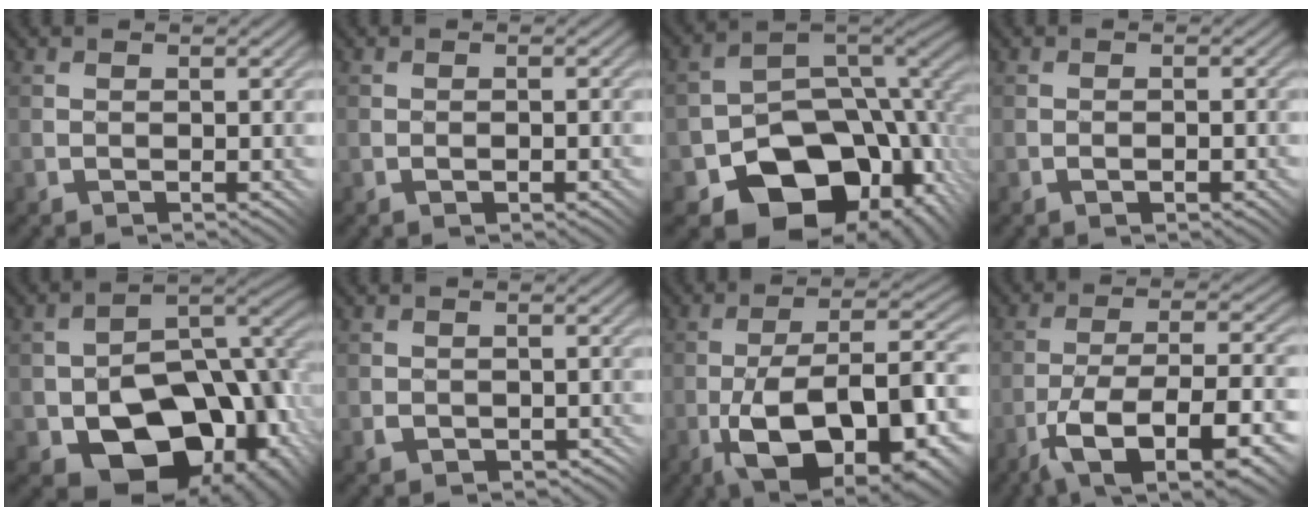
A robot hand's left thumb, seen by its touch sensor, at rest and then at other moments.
{"total": 1.2, "force": [-0.6, 0.5, 1.0], "torque": [-0.011, 0.008, -0.006]}
{"total": 15.0, "force": [-6.4, 10.4, 8.7], "torque": [-0.123, -0.040, -0.089]}
{"total": 1.6, "force": [-0.8, 0.6, 1.3], "torque": [-0.012, 0.010, -0.011]}
{"total": 17.0, "force": [-5.9, 11.2, 11.3], "torque": [-0.164, -0.038, -0.066]}
{"total": 1.1, "force": [-0.7, 0.8, 0.2], "torque": [-0.005, 0.000, -0.012]}
{"total": 16.2, "force": [-5.7, 6.3, 13.8], "torque": [-0.215, 0.006, -0.091]}
{"total": 12.8, "force": [-7.3, 3.1, 10.0], "torque": [-0.173, 0.006, -0.122]}